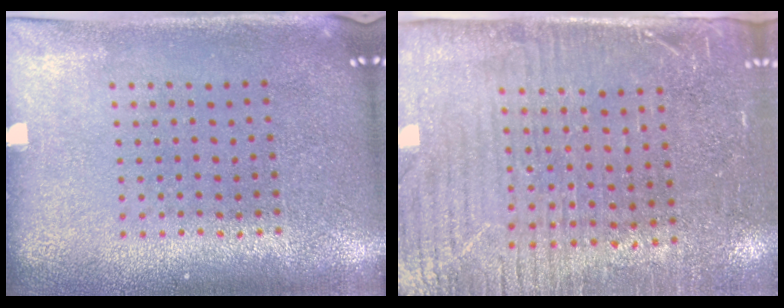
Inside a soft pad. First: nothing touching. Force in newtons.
{"total": 3.5, "press": 3.2, "slide": 1.5}